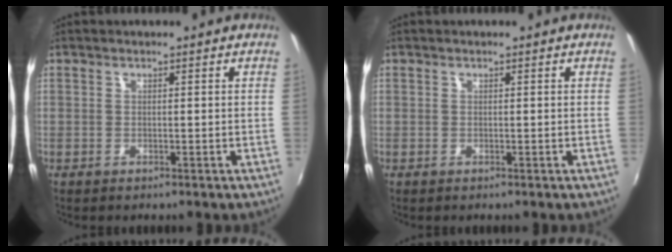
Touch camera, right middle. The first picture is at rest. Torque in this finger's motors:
{"motor_torque": [0.00, 0.00, 0.00, 0.00]}